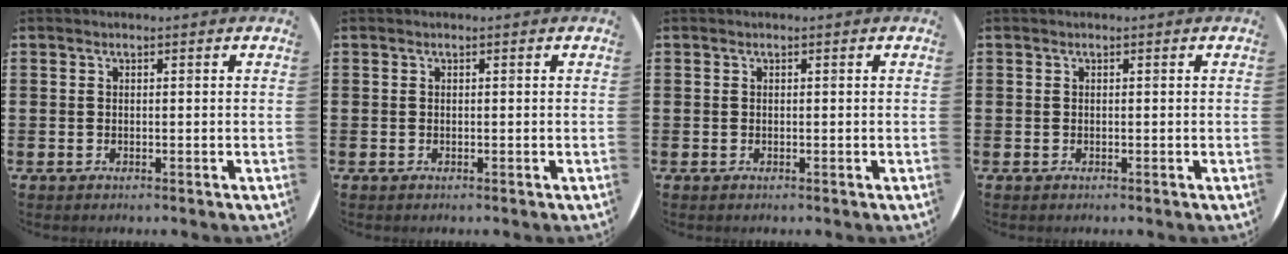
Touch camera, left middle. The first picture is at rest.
{"total": 0.0}
{"total": 0.0}
{"total": 0.0}